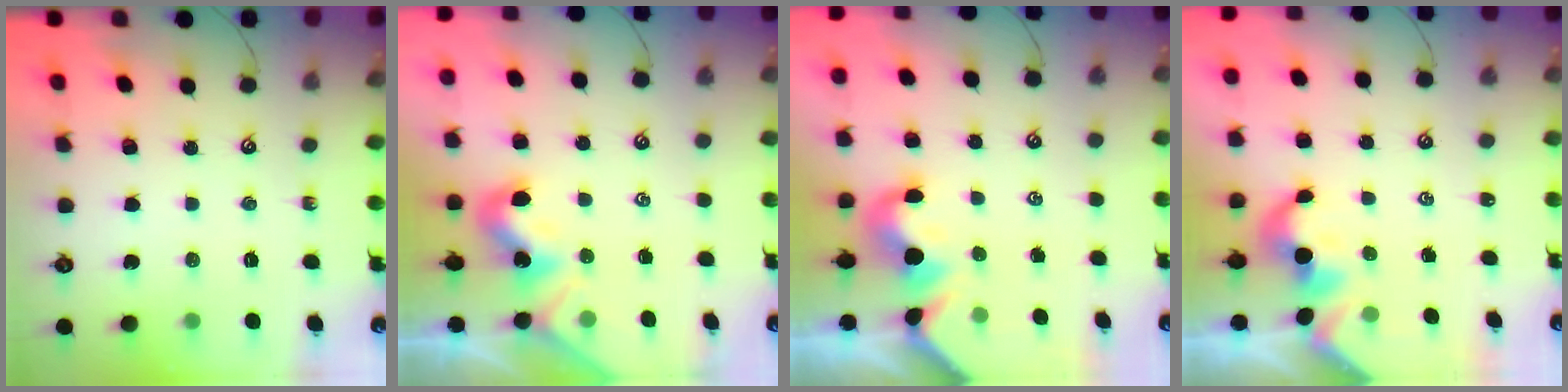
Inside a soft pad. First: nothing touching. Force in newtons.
{"total": 2.0, "press": 2.0, "slide": 0.4}
{"total": 1.4, "press": 1.3, "slide": 0.5}
{"total": 2.4, "press": 2.4, "slide": 0.3}